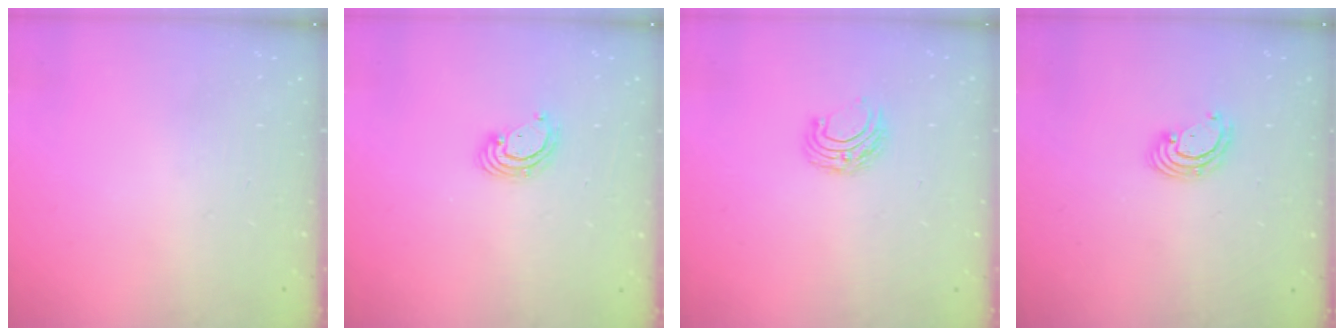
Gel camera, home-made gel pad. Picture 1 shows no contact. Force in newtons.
{"total": 4.0, "press": 3.9, "slide": 0.2}
{"total": 6.2, "press": 6.2, "slide": 0.5}
{"total": 3.1, "press": 3.1, "slide": 0.1}